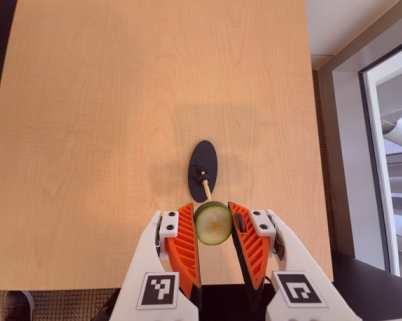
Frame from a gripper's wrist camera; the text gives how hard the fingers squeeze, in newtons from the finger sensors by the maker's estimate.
{"total": 7.7, "left": 7.6, "right": 7.9}